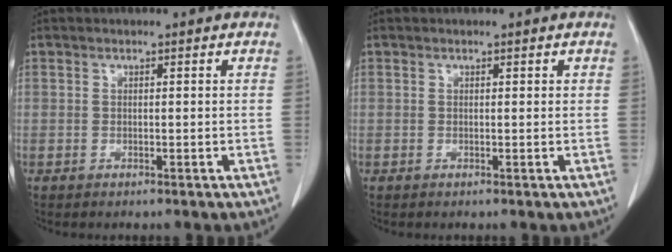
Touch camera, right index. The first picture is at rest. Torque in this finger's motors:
{"motor_torque": [-0.17, -0.02, 0.00, -0.01]}